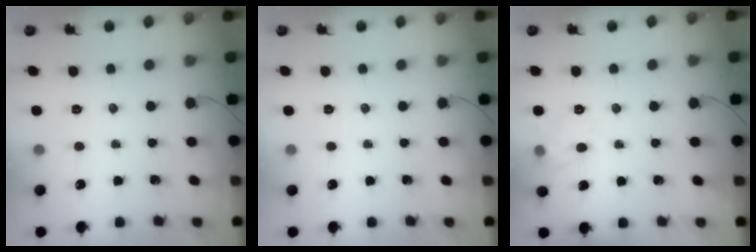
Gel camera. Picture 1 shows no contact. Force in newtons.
{"total": 0.0}
{"total": 5.4, "press": 5.3, "slide": 1.3}